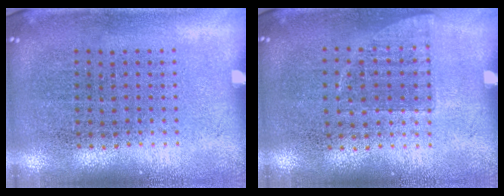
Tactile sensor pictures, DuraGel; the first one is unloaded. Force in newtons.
{"total": 0.7, "press": 0.7, "slide": 0.2}